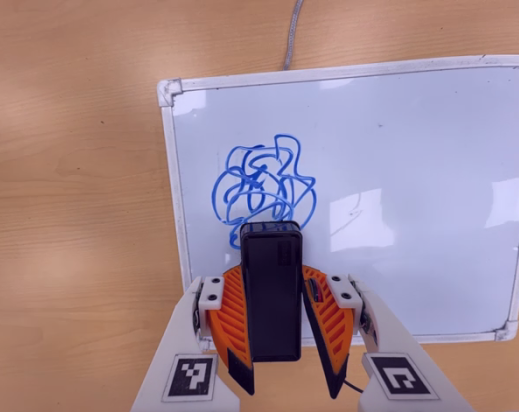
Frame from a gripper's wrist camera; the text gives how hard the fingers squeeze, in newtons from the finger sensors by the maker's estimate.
{"total": 5.9, "left": 5.6, "right": 6.2}